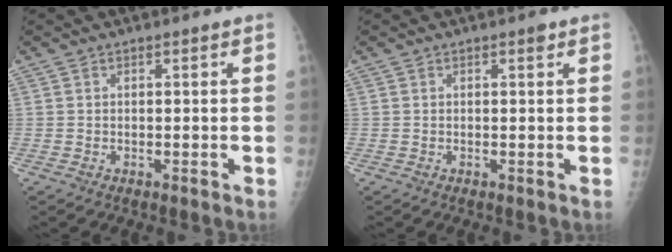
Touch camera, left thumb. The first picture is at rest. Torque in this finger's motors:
{"motor_torque": [0.30, -0.22, 0.21, 0.14, 0.08]}